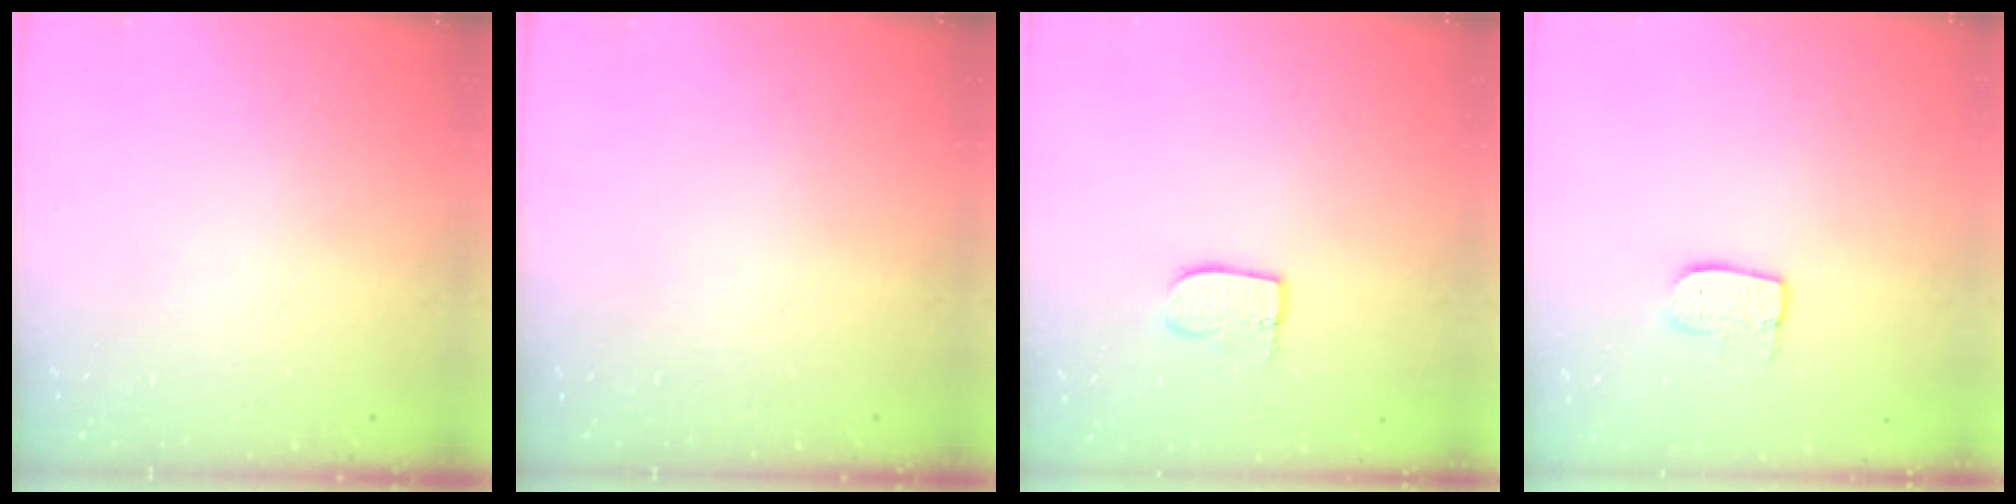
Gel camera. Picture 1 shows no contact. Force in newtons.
{"total": 0.0}
{"total": 6.8, "press": 6.8, "slide": 0.1}
{"total": 7.0, "press": 7.0, "slide": 0.3}